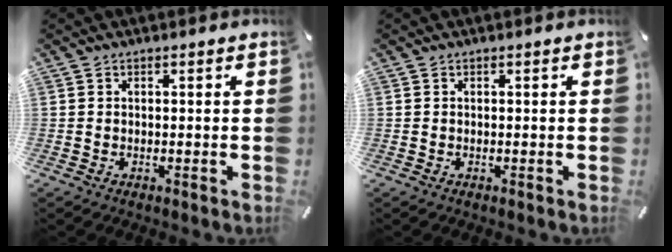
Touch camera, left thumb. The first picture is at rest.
{"total": 0.0}